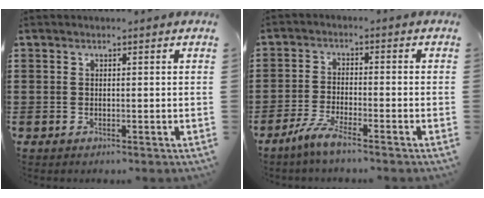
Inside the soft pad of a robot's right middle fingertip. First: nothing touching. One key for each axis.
{"total": 4.4, "fx": -3.4, "fy": 0.2, "fz": 2.7, "tx": -0.065, "ty": -0.011, "tz": -0.068}